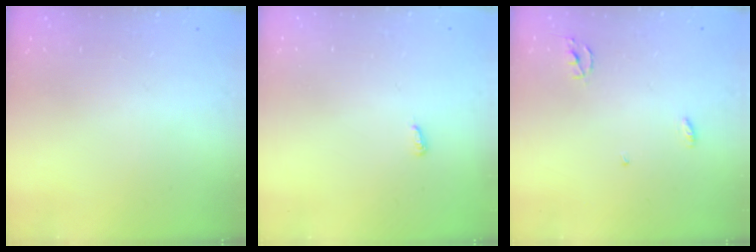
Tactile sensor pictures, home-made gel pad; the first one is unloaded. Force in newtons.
{"total": 2.9, "press": 2.9, "slide": 0.3}
{"total": 3.1, "press": 3.1, "slide": 0.2}